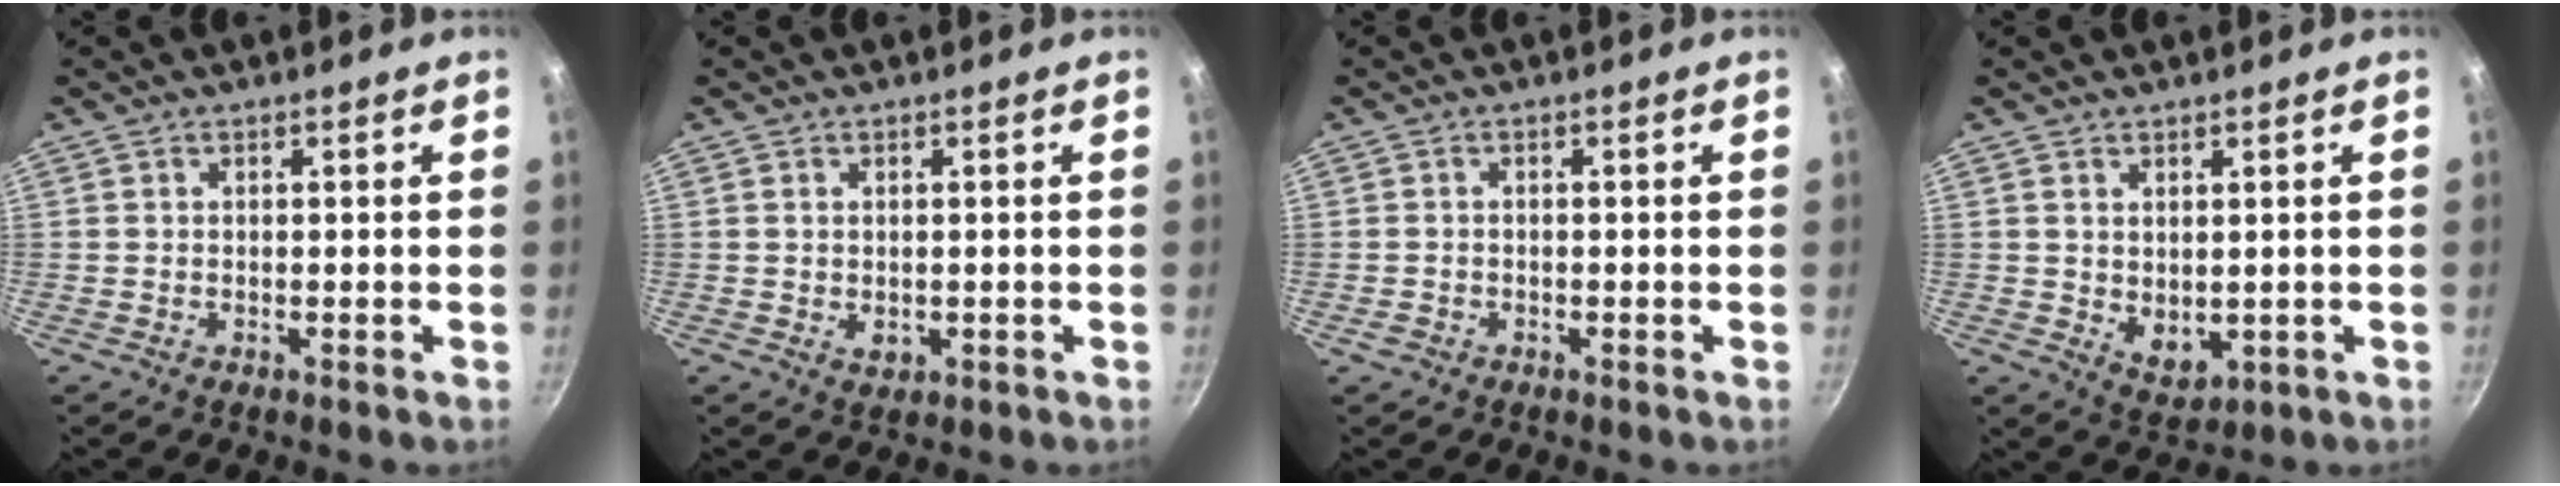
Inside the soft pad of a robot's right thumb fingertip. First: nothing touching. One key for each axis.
{"total": 2.1, "fx": -0.1, "fy": 1.5, "fz": 1.4, "tx": -0.022, "ty": -0.003, "tz": 0.001}
{"total": 1.4, "fx": -0.8, "fy": 1.1, "fz": 0.5, "tx": -0.011, "ty": 0.005, "tz": -0.011}
{"total": 4.9, "fx": 0.8, "fy": 3.3, "fz": 3.5, "tx": -0.046, "ty": -0.017, "tz": 0.024}